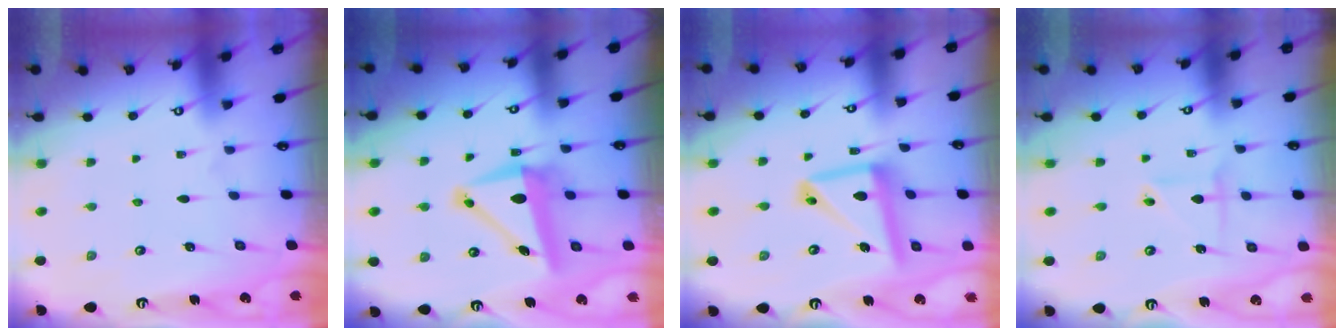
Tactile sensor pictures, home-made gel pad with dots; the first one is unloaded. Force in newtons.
{"total": 9.4, "press": 9.2, "slide": 2.0}
{"total": 14.0, "press": 13.9, "slide": 1.6}
{"total": 3.1, "press": 3.0, "slide": 0.6}